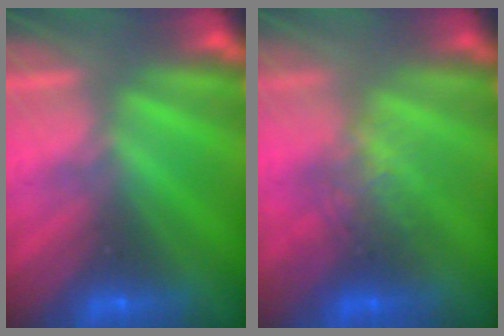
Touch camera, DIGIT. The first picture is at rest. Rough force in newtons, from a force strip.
{"total": 2.8}